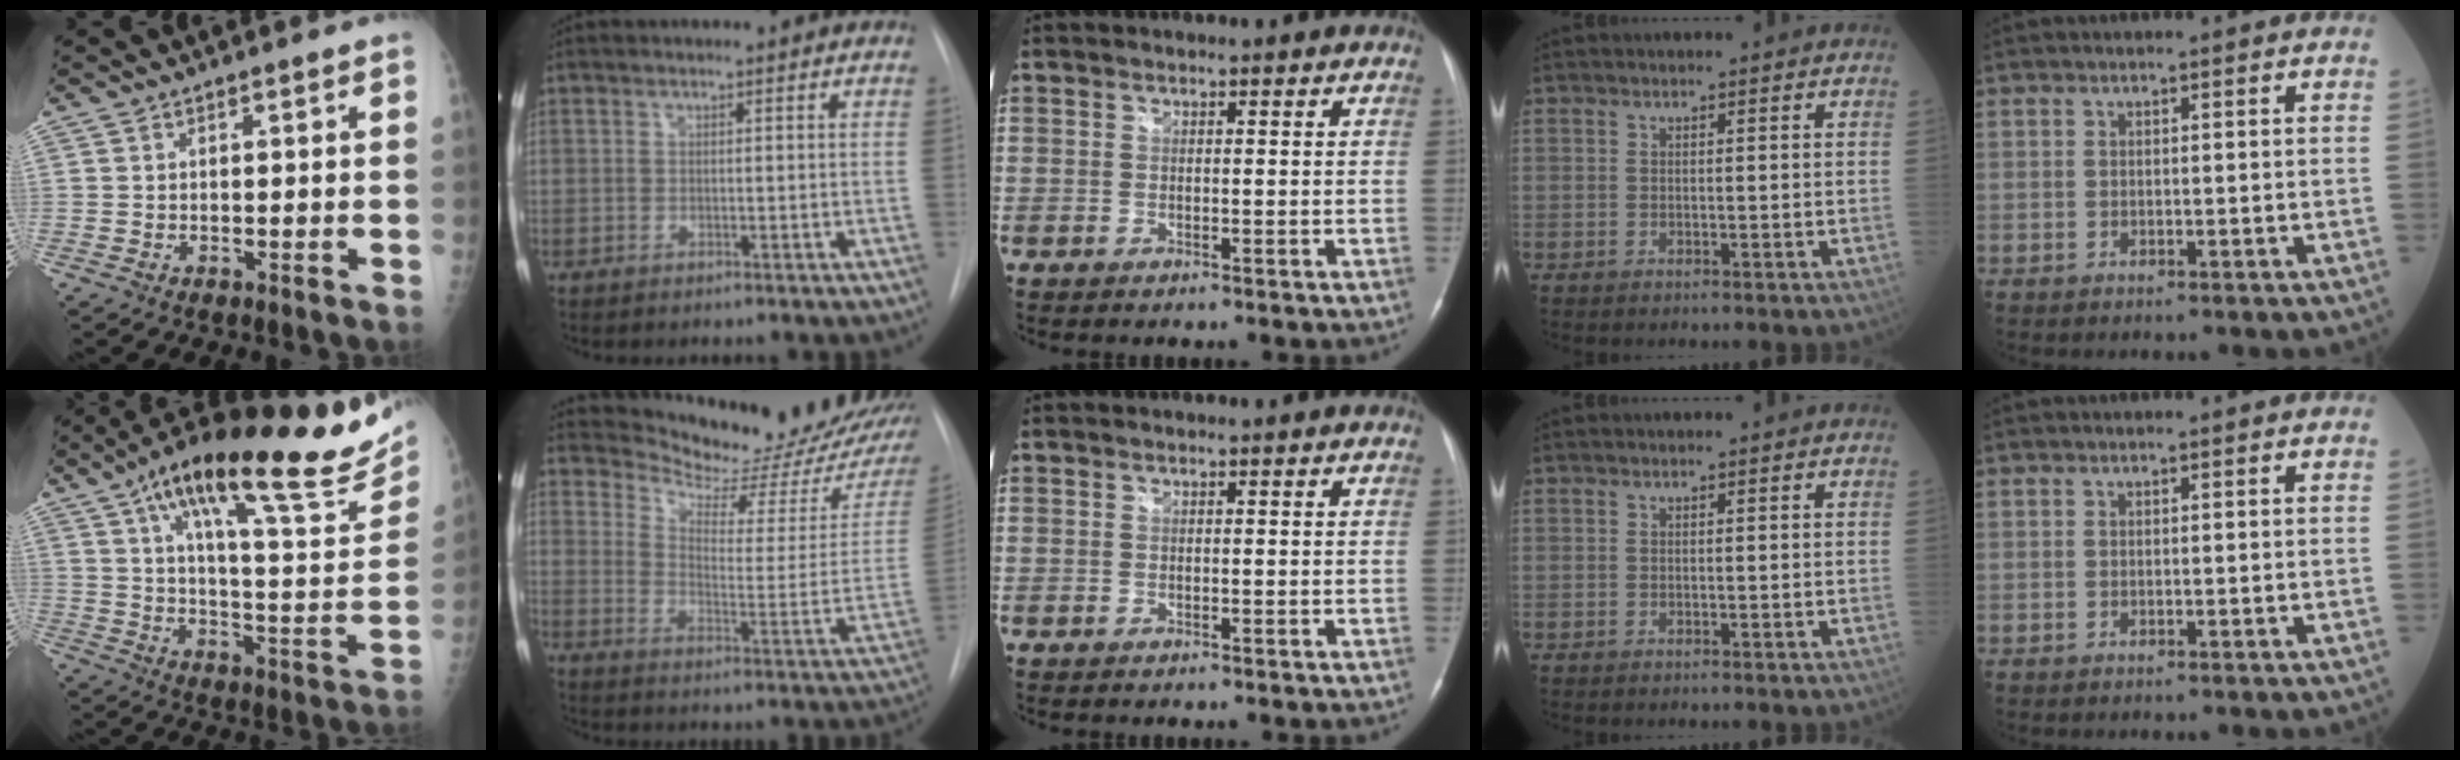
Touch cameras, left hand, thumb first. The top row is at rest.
{"thumb": {"total": 28.9, "force": [17.4, 7.5, 21.8], "torque": [-0.299, -0.035, 0.262]}, "index": {"total": 16.7, "force": [15.8, 0.6, 5.3], "torque": [-0.089, -0.095, 0.213]}}